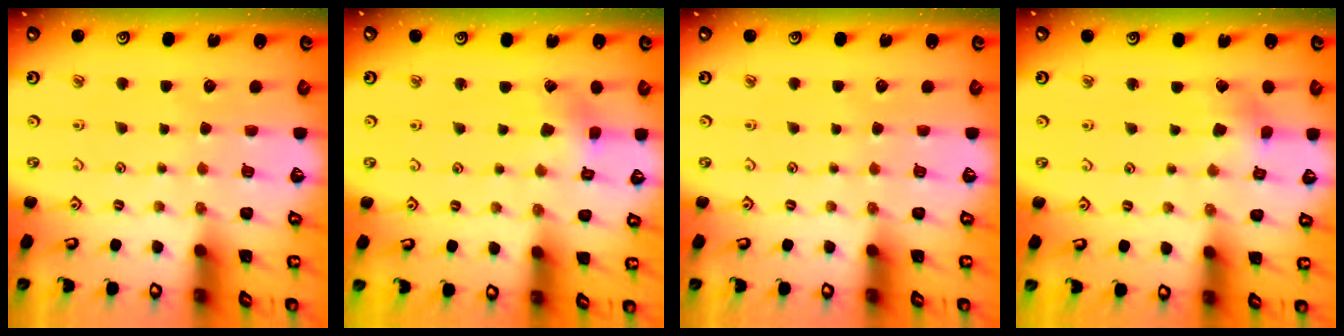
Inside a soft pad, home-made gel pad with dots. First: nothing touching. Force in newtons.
{"total": 2.6, "press": 2.5, "slide": 0.3}
{"total": 0.0}
{"total": 4.0, "press": 4.0, "slide": 0.6}